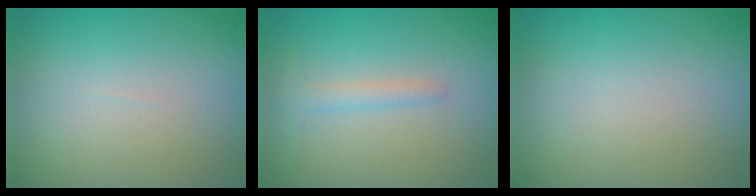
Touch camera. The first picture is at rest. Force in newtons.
{"total": 1.5, "press": 1.5, "slide": 0.1}
{"total": 0.0}